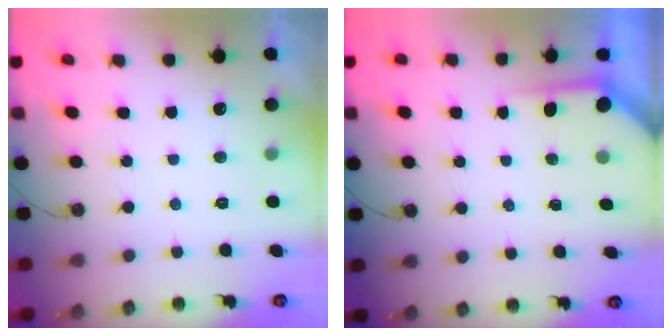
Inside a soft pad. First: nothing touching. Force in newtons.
{"total": 3.4, "press": 3.4, "slide": 0.3}